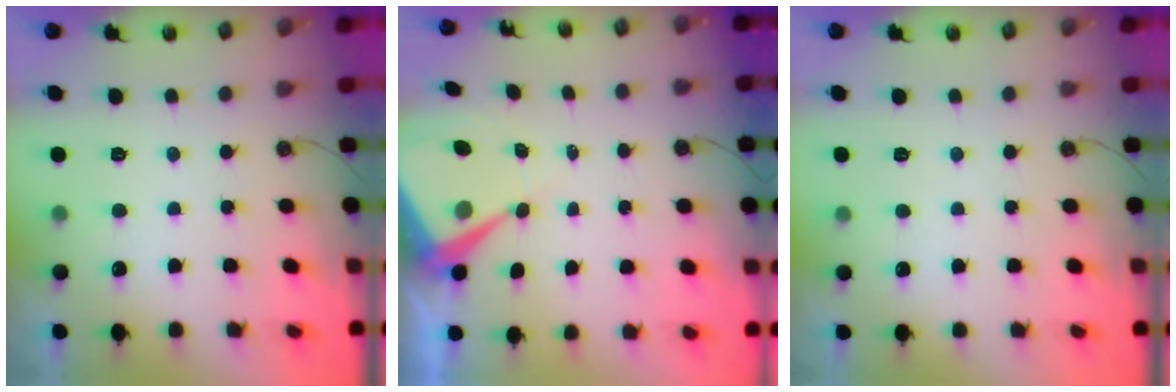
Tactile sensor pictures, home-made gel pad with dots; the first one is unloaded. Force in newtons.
{"total": 8.7, "press": 8.6, "slide": 0.8}
{"total": 3.2, "press": 3.1, "slide": 0.5}